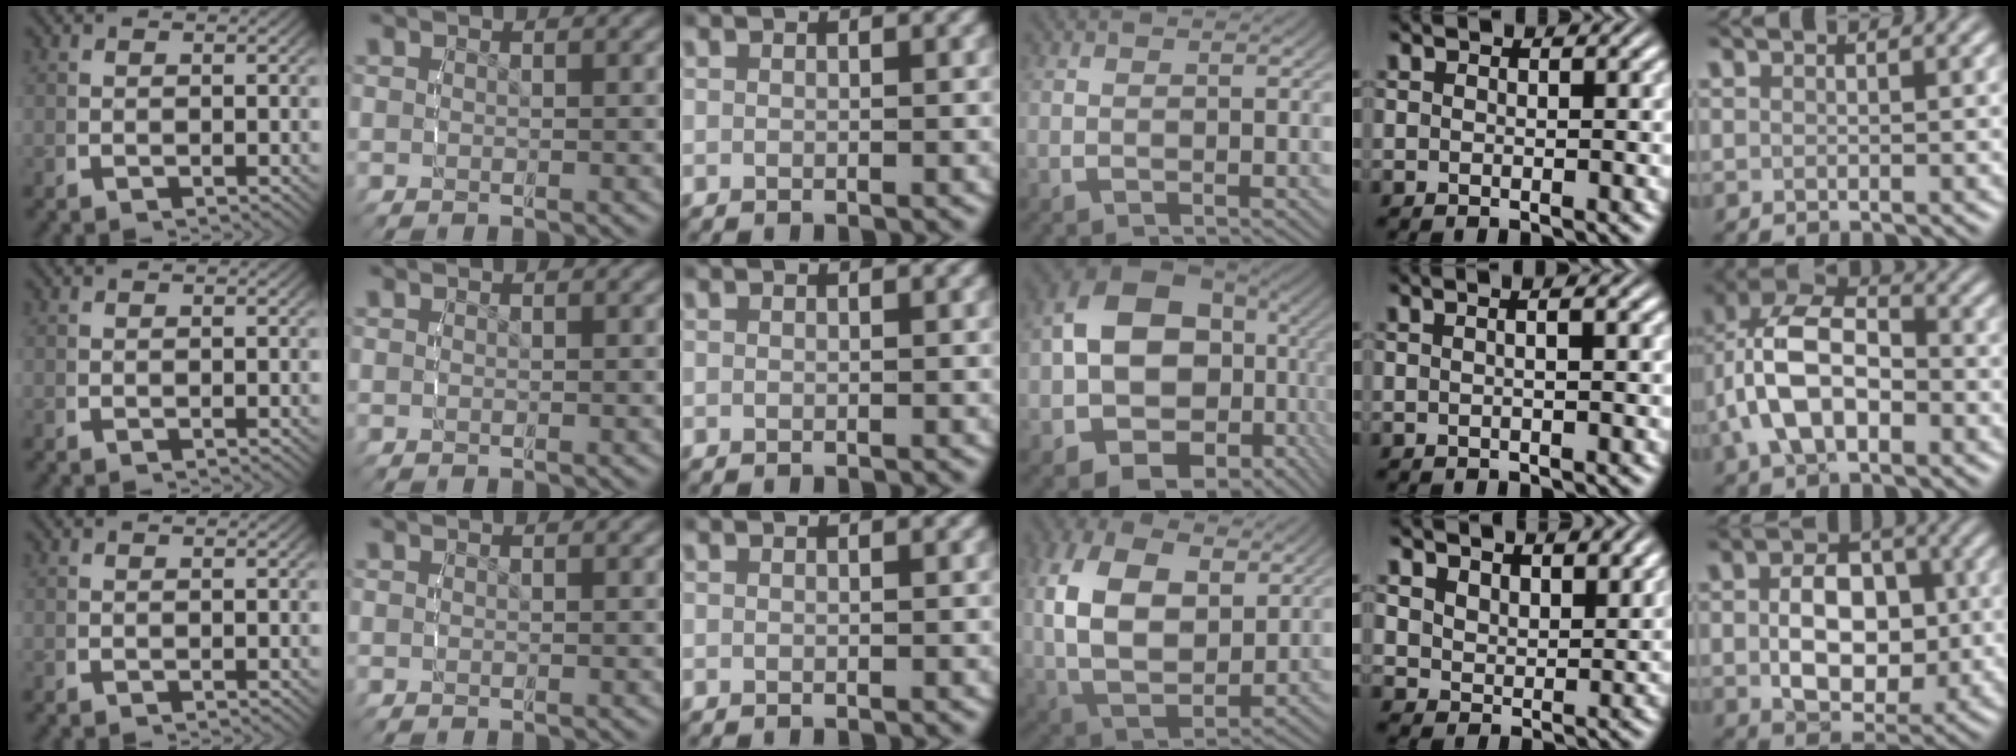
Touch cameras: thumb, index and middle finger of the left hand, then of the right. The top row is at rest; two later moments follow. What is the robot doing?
{"motion": "lift_and_place", "object": "cloth"}